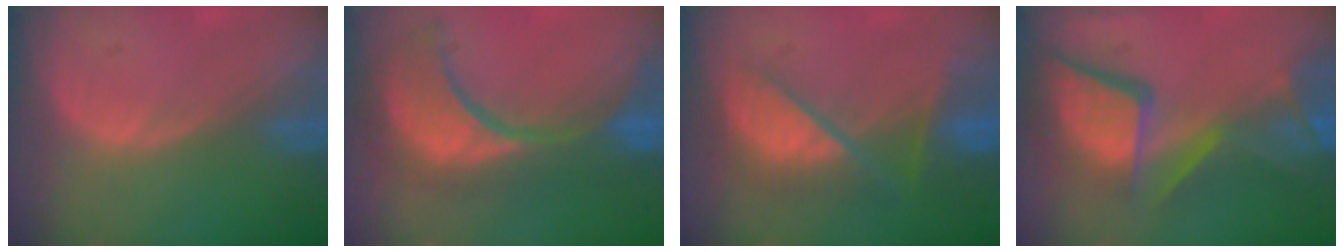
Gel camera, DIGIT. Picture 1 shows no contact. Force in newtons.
{"total": 12.6, "press": 11.2, "slide": 5.7}
{"total": 8.0, "press": 8.0, "slide": 0.4}
{"total": 13.6, "press": 11.1, "slide": 7.9}